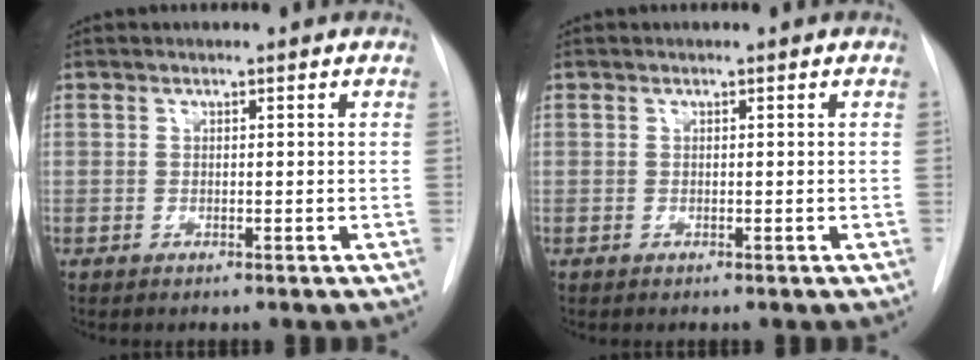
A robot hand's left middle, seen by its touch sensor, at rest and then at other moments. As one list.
[{"total": 0.0}]